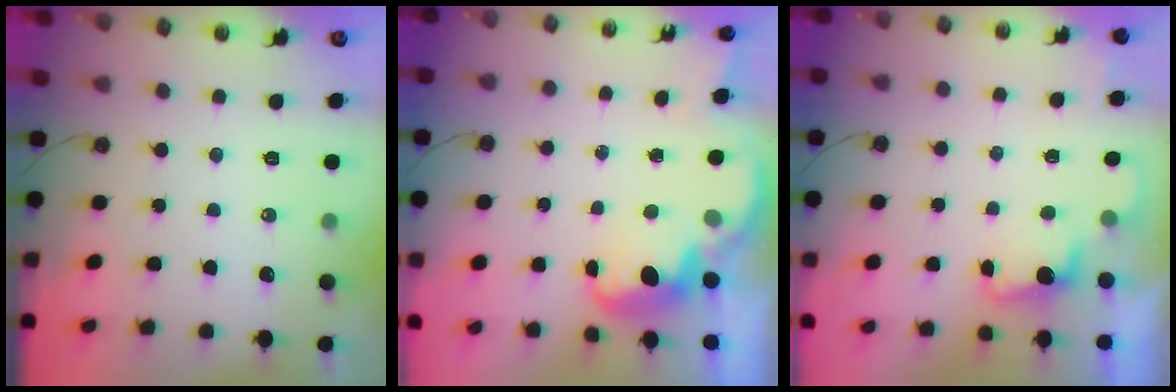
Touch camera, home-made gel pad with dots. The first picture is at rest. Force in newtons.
{"total": 4.2, "press": 4.1, "slide": 0.7}
{"total": 1.8, "press": 1.5, "slide": 0.9}